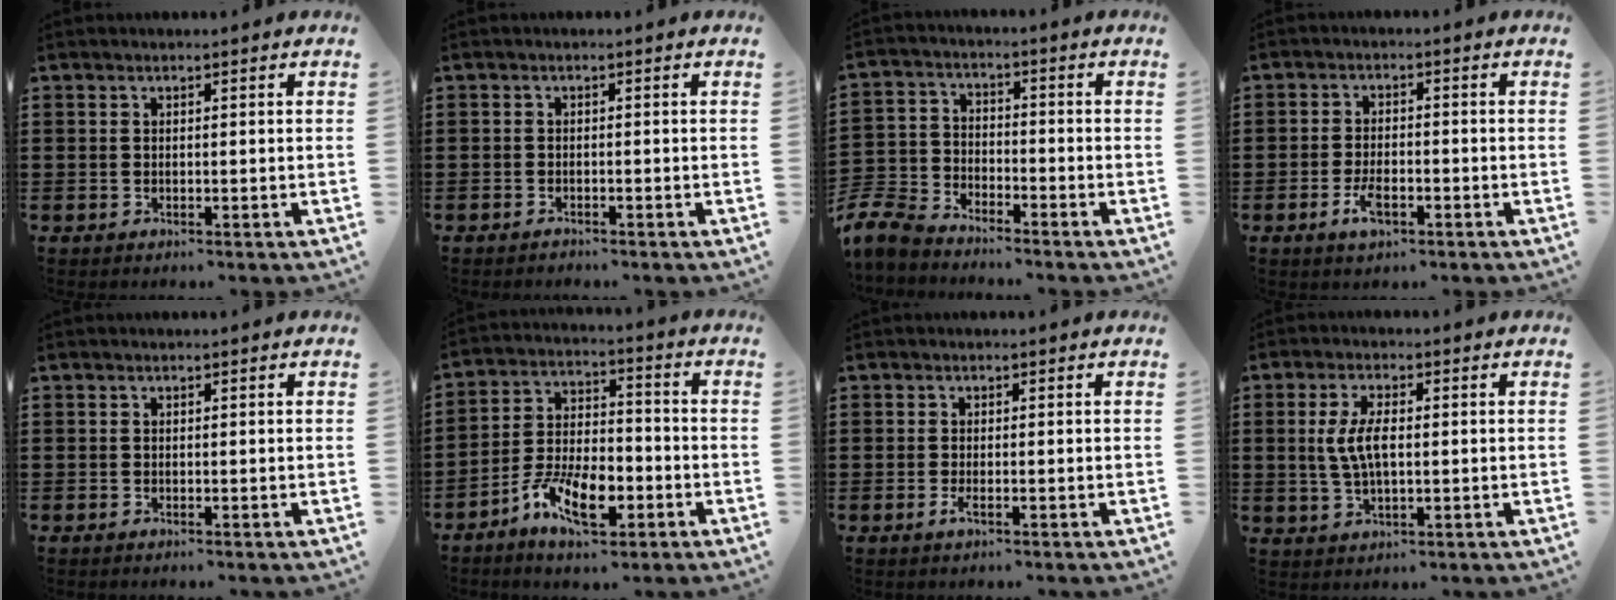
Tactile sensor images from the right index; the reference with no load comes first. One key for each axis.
{"total": 1.0, "fx": -0.9, "fy": 0.2, "fz": 0.0, "tx": -0.003, "ty": 0.002, "tz": -0.020}
{"total": 7.0, "fx": -6.7, "fy": 1.7, "fz": 1.5, "tx": -0.059, "ty": 0.003, "tz": -0.139}
{"total": 4.0, "fx": -1.8, "fy": 1.6, "fz": 3.1, "tx": -0.075, "ty": -0.006, "tz": -0.038}
{"total": 0.0}
{"total": 9.1, "fx": -4.9, "fy": 5.0, "fz": 5.8, "tx": -0.119, "ty": 0.015, "tz": -0.090}
{"total": 1.4, "fx": -0.7, "fy": 0.2, "fz": 1.1, "tx": -0.035, "ty": -0.011, "tz": -0.017}
{"total": 5.7, "fx": 0.4, "fy": 2.4, "fz": 5.1, "tx": -0.124, "ty": 0.000, "tz": -0.002}